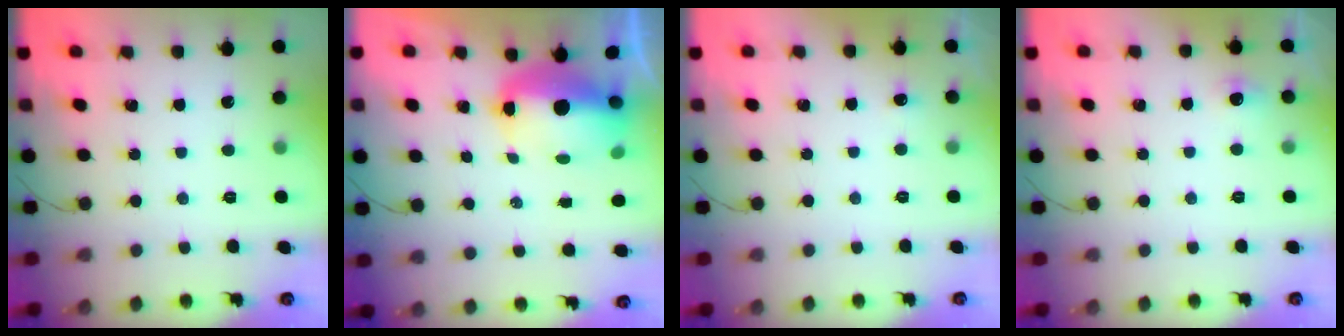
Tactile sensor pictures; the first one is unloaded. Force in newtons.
{"total": 10.1, "press": 9.8, "slide": 2.2}
{"total": 2.8, "press": 2.6, "slide": 1.1}
{"total": 4.3, "press": 3.8, "slide": 2.1}